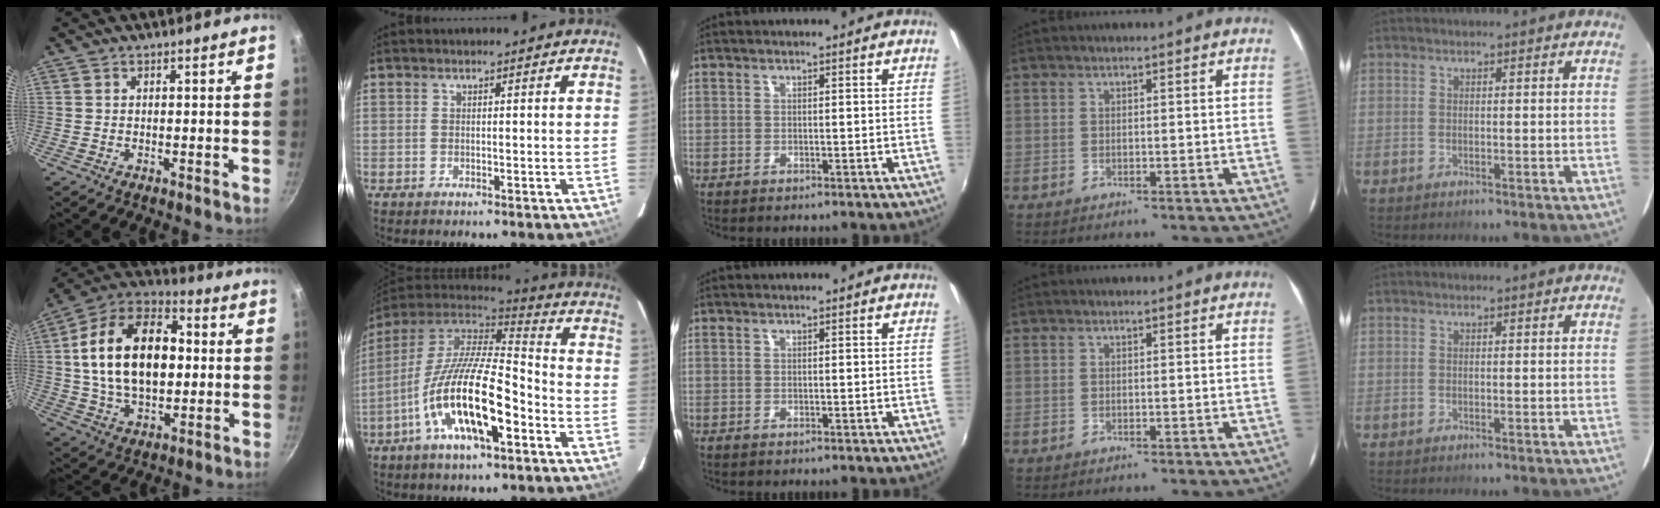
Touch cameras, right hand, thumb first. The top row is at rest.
{"thumb": {"total": 21.9, "force": [1.8, 13.8, 16.9], "torque": [-0.261, 0.026, 0.019]}, "index": {"total": 20.0, "force": [-8.2, 6.2, 17.2], "torque": [-0.320, -0.020, -0.155]}}